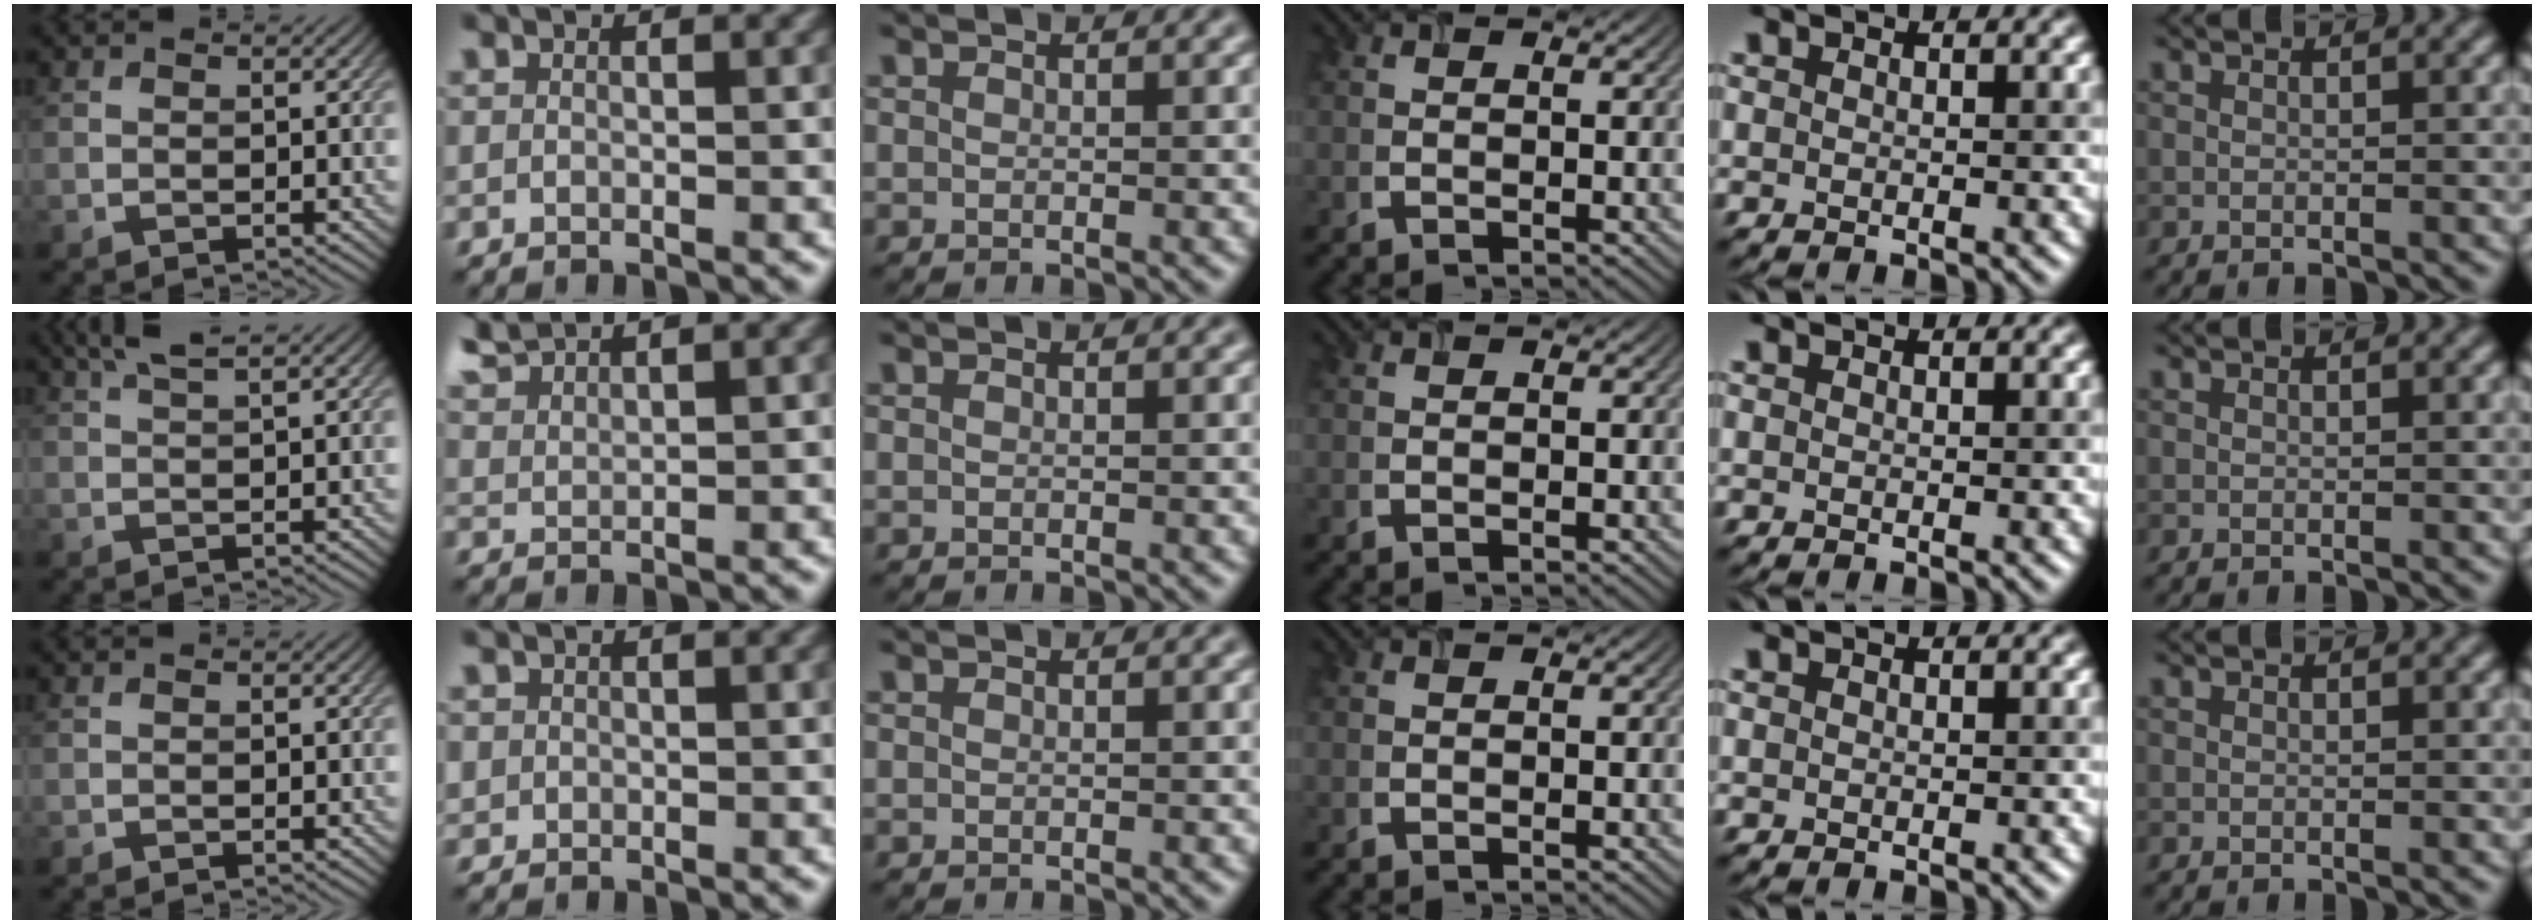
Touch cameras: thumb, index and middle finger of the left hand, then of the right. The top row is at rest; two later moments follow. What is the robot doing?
{"motion": "insert", "object": "airpods case & airpods"}